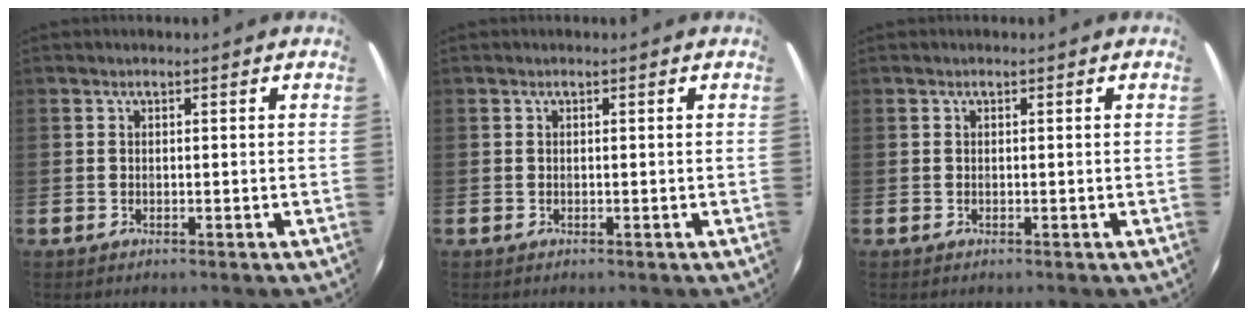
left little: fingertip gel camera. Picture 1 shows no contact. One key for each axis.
{"total": 0.0}
{"total": 0.0}